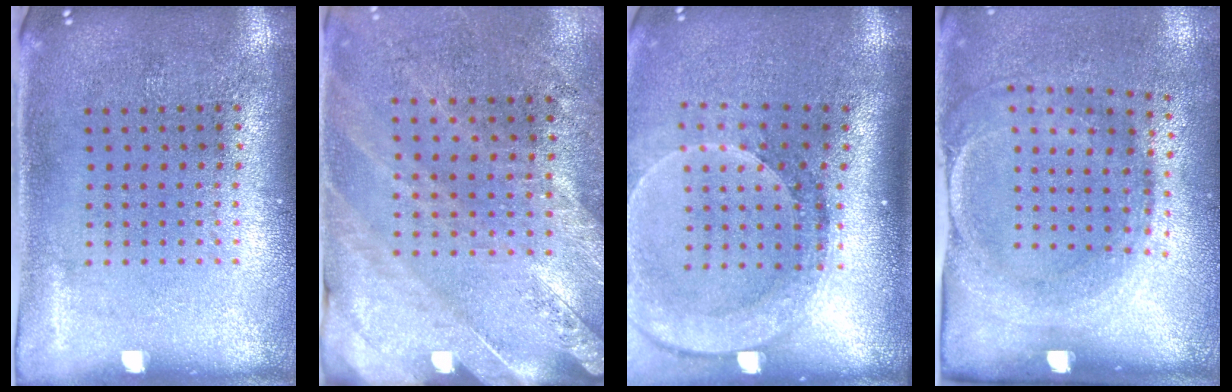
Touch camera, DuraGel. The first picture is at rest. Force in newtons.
{"total": 2.5, "press": 2.3, "slide": 1.0}
{"total": 2.6, "press": 2.0, "slide": 1.7}
{"total": 1.8, "press": 1.2, "slide": 1.3}